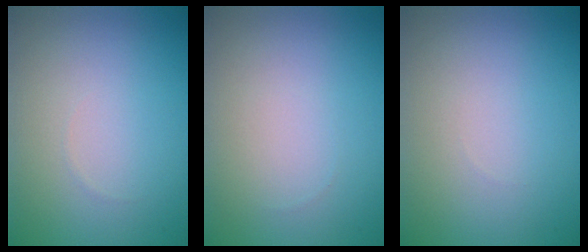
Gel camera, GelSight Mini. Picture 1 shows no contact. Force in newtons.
{"total": 0.0}
{"total": 0.0}